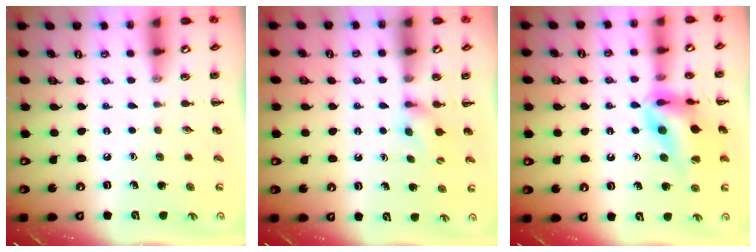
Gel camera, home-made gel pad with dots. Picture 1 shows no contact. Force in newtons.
{"total": 6.6, "press": 6.3, "slide": 1.8}
{"total": 14.7, "press": 14.5, "slide": 2.7}